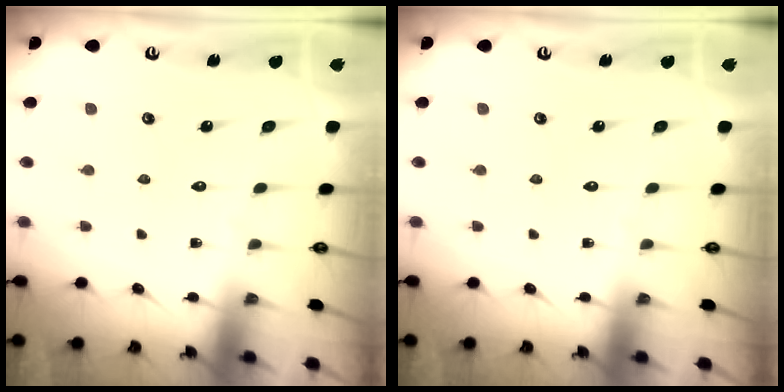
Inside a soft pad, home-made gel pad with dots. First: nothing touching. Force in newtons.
{"total": 0.0}